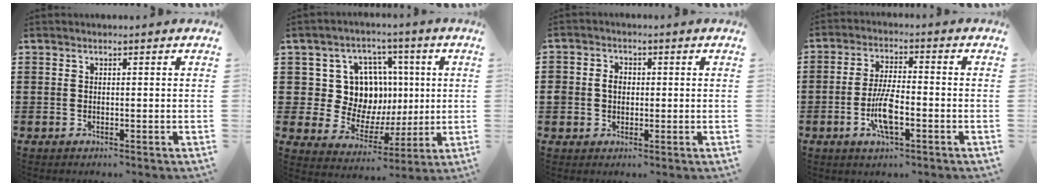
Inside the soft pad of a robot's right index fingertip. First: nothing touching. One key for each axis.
{"total": 11.2, "fx": 2.2, "fy": 9.9, "fz": 4.7, "tx": -0.112, "ty": -0.002, "tz": 0.050}
{"total": 2.8, "fx": -0.1, "fy": 2.4, "fz": 1.3, "tx": -0.033, "ty": 0.010, "tz": -0.005}
{"total": 7.1, "fx": -2.4, "fy": 1.9, "fz": 6.4, "tx": -0.140, "ty": -0.010, "tz": -0.049}